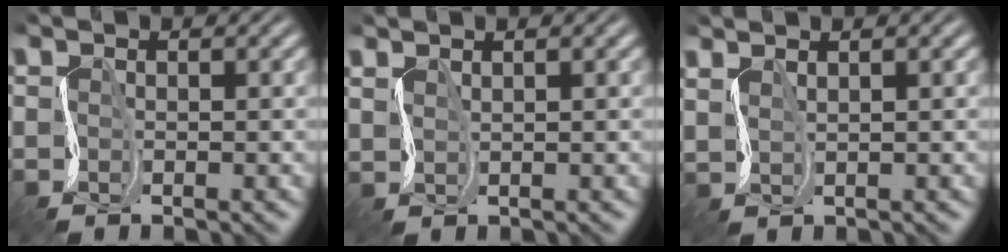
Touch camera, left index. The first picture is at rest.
{"total": 2.1, "force": [1.7, 0.7, 1.1], "torque": [-0.023, 0.004, 0.024]}
{"total": 3.1, "force": [2.3, 1.2, 1.8], "torque": [-0.043, 0.015, 0.035]}